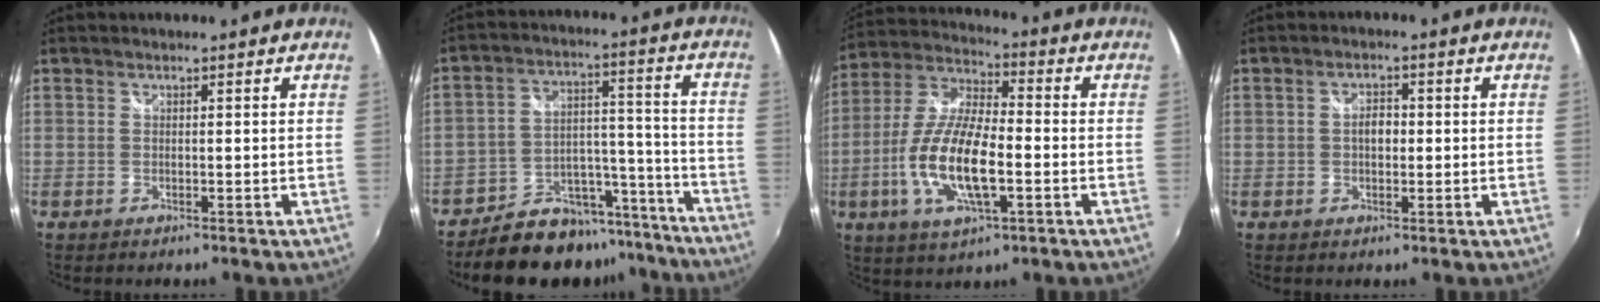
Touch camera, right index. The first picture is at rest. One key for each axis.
{"total": 15.9, "fx": -13.6, "fy": 7.3, "fz": 3.8, "tx": -0.057, "ty": 0.062, "tz": -0.185}
{"total": 14.8, "fx": -4.0, "fy": 5.2, "fz": 13.3, "tx": -0.276, "ty": -0.008, "tz": -0.077}
{"total": 3.0, "fx": -0.1, "fy": 1.9, "fz": 2.3, "tx": -0.038, "ty": 0.006, "tz": -0.003}